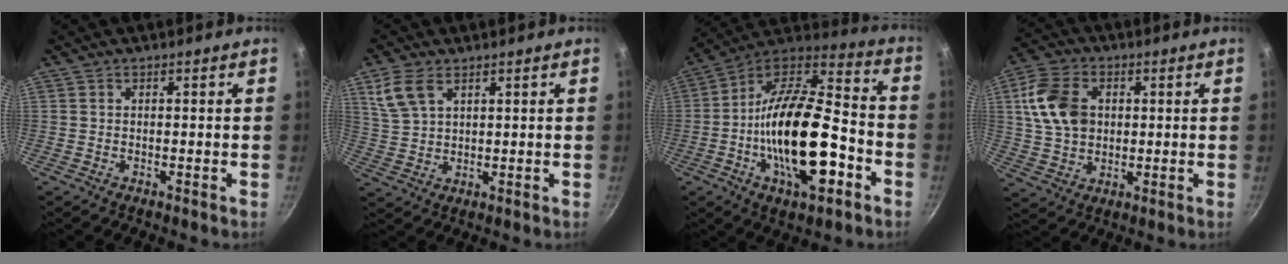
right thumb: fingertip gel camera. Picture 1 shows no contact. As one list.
[{"total": 6.8, "force": [3.5, 3.8, 4.4], "torque": [-0.087, -0.005, 0.078]}, {"total": 25.1, "force": [-6.8, 11.2, 21.4], "torque": [-0.357, 0.042, -0.124]}, {"total": 12.3, "force": [2.4, 8.9, 8.1], "torque": [-0.138, 0.004, 0.042]}]